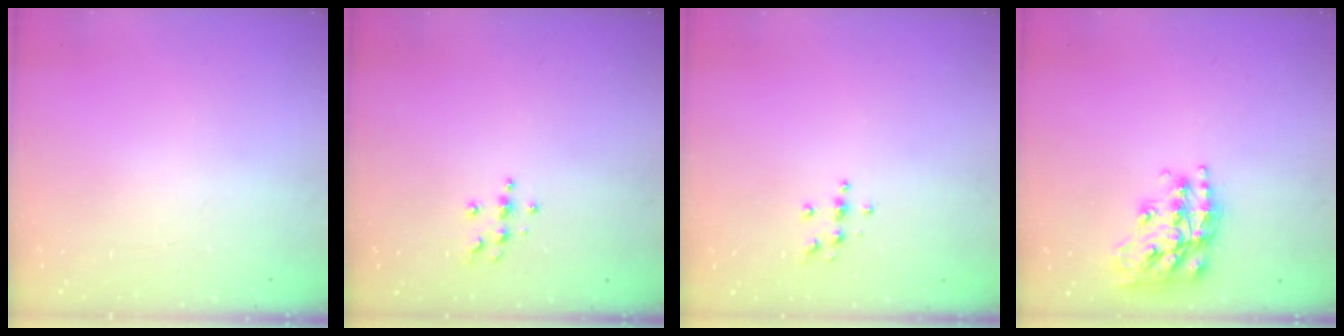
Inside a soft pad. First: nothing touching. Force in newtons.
{"total": 5.6, "press": 5.5, "slide": 0.7}
{"total": 3.9, "press": 3.8, "slide": 0.4}
{"total": 18.2, "press": 18.1, "slide": 1.1}